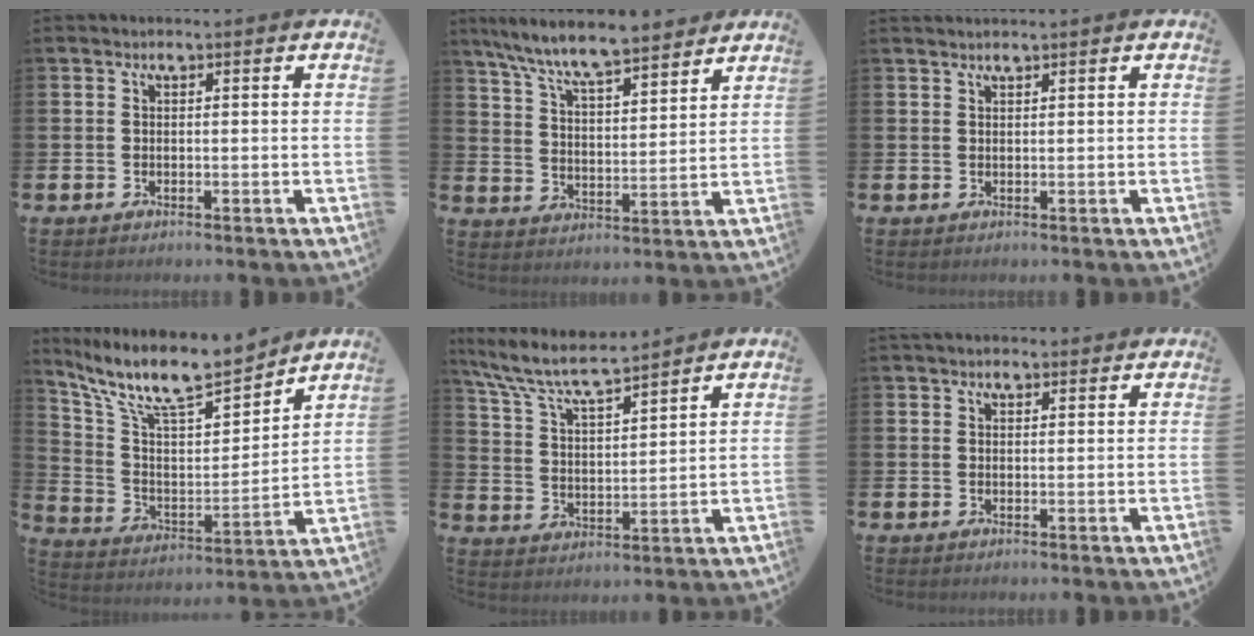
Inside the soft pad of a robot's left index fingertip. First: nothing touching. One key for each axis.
{"total": 8.6, "fx": 8.0, "fy": 0.9, "fz": 2.8, "tx": -0.087, "ty": -0.050, "tz": 0.144}
{"total": 0.8, "fx": 0.8, "fy": -0.1, "fz": 0.1, "tx": 0.002, "ty": -0.001, "tz": 0.014}
{"total": 11.2, "fx": 9.8, "fy": 2.6, "fz": 4.8, "tx": -0.122, "ty": -0.072, "tz": 0.167}
{"total": 7.9, "fx": 7.2, "fy": 0.8, "fz": 3.0, "tx": -0.089, "ty": -0.042, "tz": 0.126}
{"total": 1.6, "fx": 1.4, "fy": 0.6, "fz": 0.5, "tx": 0.001, "ty": 0.000, "tz": 0.024}